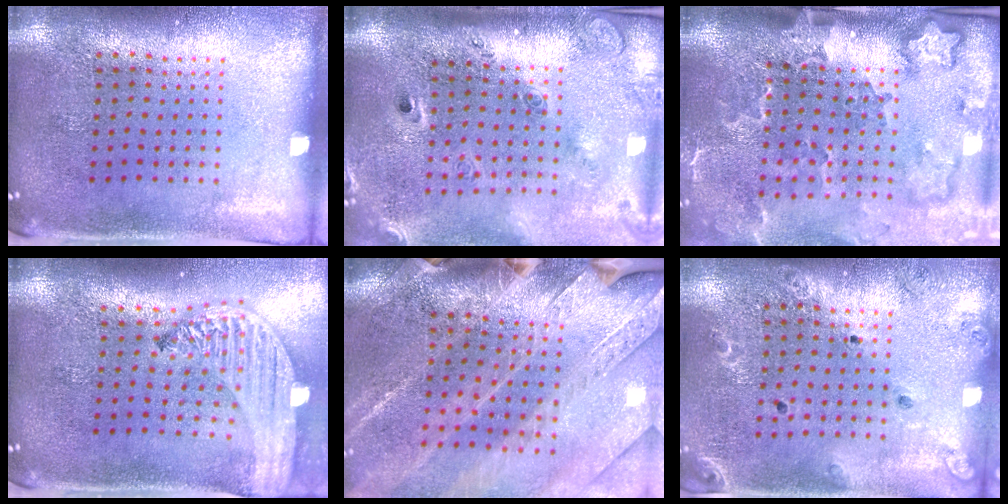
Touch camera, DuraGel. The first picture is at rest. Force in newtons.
{"total": 2.8, "press": 1.9, "slide": 2.0}
{"total": 3.5, "press": 2.5, "slide": 2.4}
{"total": 3.2, "press": 2.5, "slide": 1.9}
{"total": 2.8, "press": 2.8, "slide": 0.7}
{"total": 1.4, "press": 1.4, "slide": 0.1}